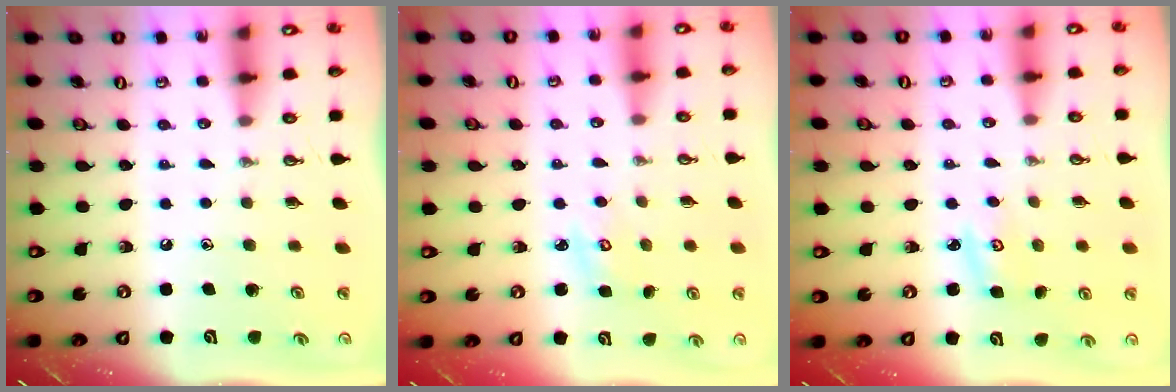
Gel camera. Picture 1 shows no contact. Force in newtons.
{"total": 3.1, "press": 3.1, "slide": 0.3}
{"total": 2.9, "press": 2.9, "slide": 0.3}